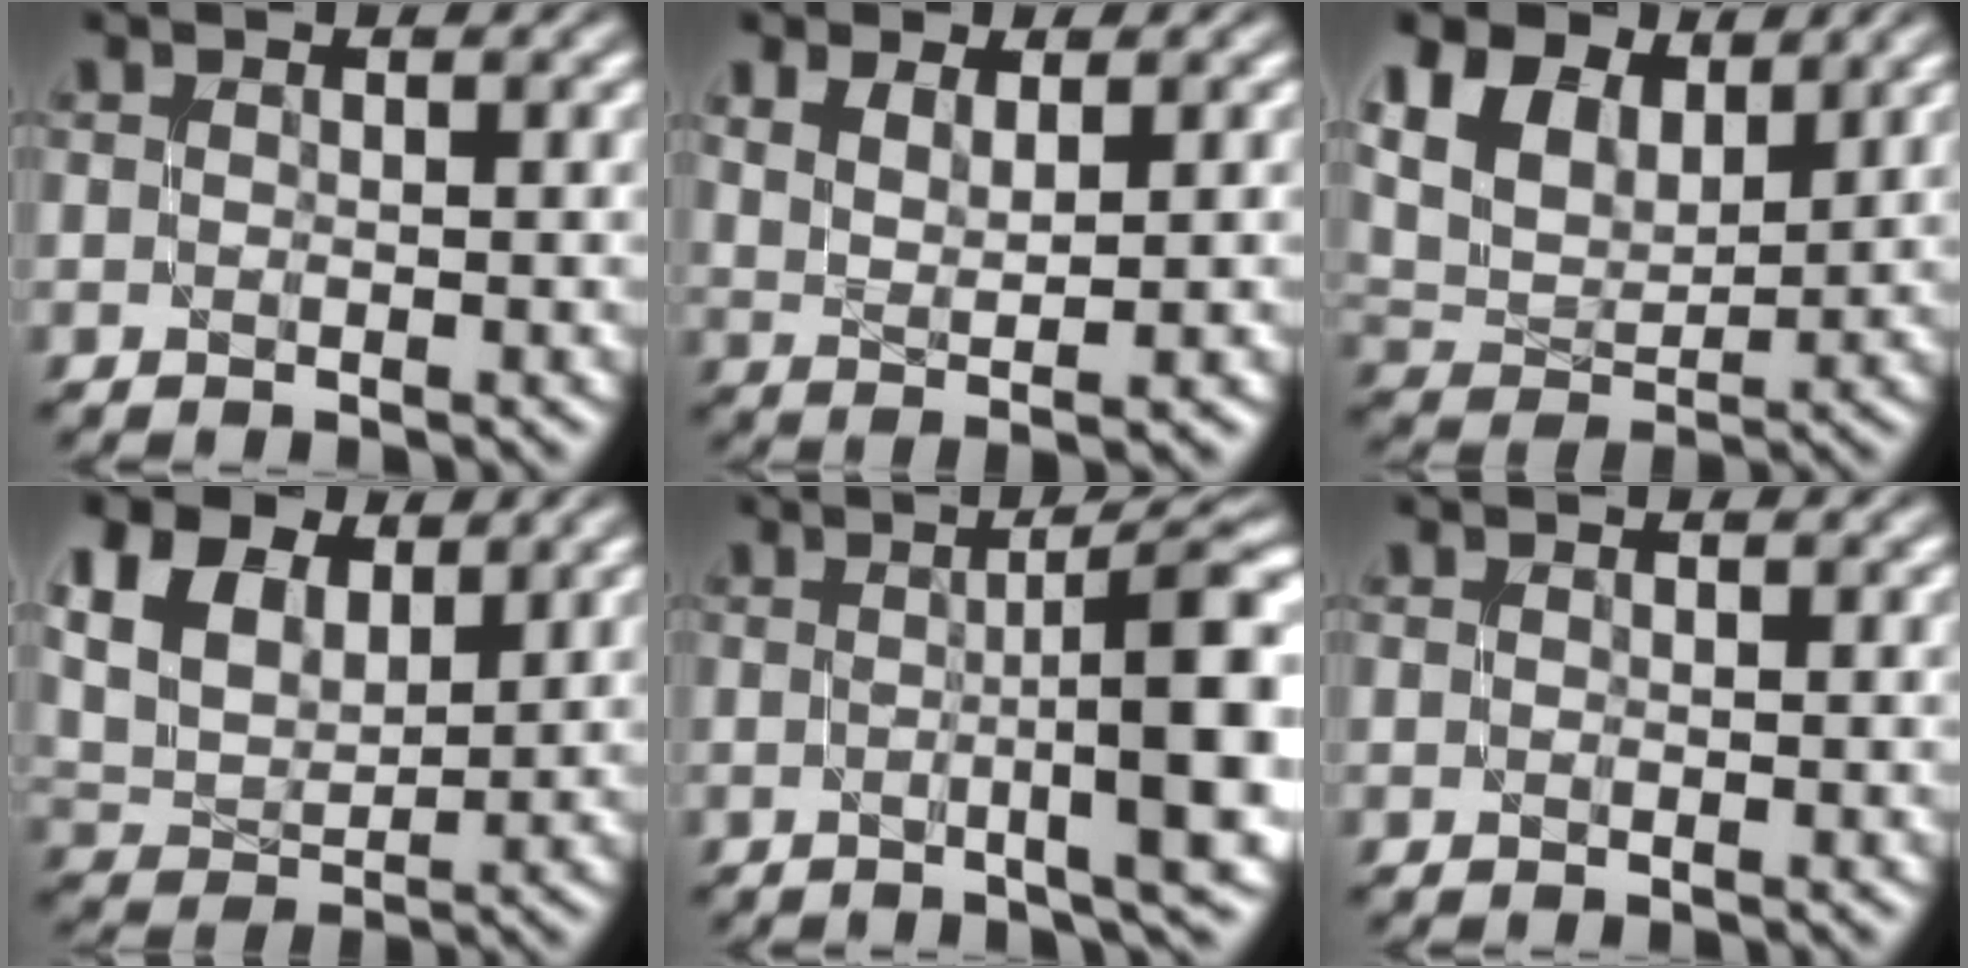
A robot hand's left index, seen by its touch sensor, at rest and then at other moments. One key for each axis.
{"total": 3.0, "fx": 1.5, "fy": 1.0, "fz": 2.4, "tx": -0.049, "ty": -0.008, "tz": 0.033}
{"total": 8.4, "fx": 5.0, "fy": 4.7, "fz": 4.9, "tx": -0.123, "ty": 0.018, "tz": 0.079}
{"total": 7.5, "fx": 4.1, "fy": 4.4, "fz": 4.6, "tx": -0.112, "ty": 0.012, "tz": 0.069}
{"total": 10.2, "fx": 0.1, "fy": 2.1, "fz": 10.0, "tx": -0.107, "ty": 0.011, "tz": 0.001}
{"total": 0.0}